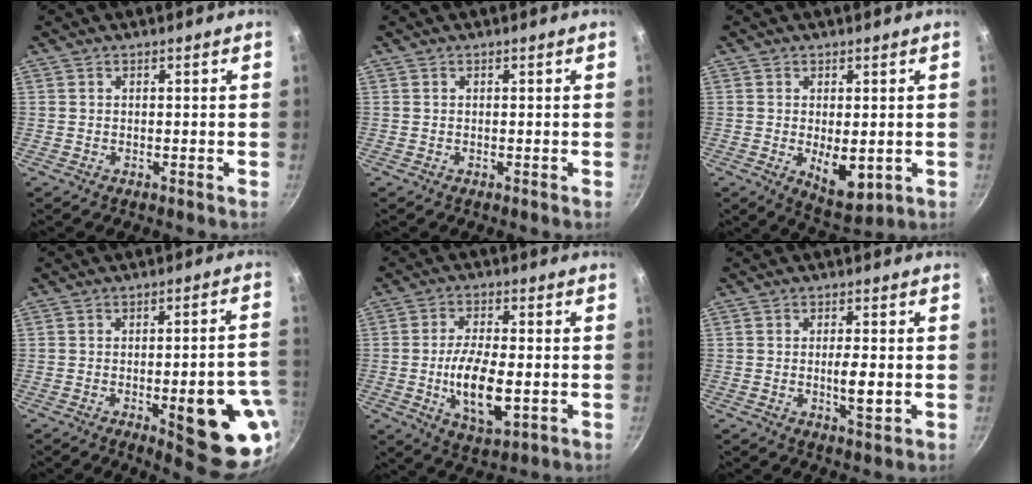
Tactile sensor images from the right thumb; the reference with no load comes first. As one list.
[{"total": 0.0}, {"total": 7.8, "force": [-0.9, 3.8, 6.8], "torque": [-0.089, -0.017, 0.003]}, {"total": 19.1, "force": [-5.9, 6.1, 17.2], "torque": [-0.162, 0.018, -0.067]}, {"total": 11.9, "force": [-2.0, 5.0, 10.6], "torque": [-0.195, 0.000, -0.033]}, {"total": 4.7, "force": [-0.6, 1.3, 4.4], "torque": [-0.082, -0.001, -0.010]}]